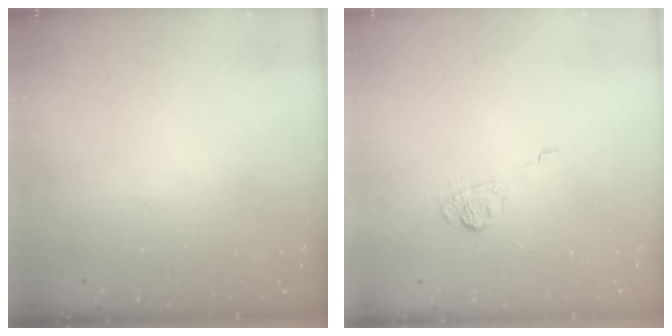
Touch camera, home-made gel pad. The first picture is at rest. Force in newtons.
{"total": 6.7, "press": 6.6, "slide": 1.4}